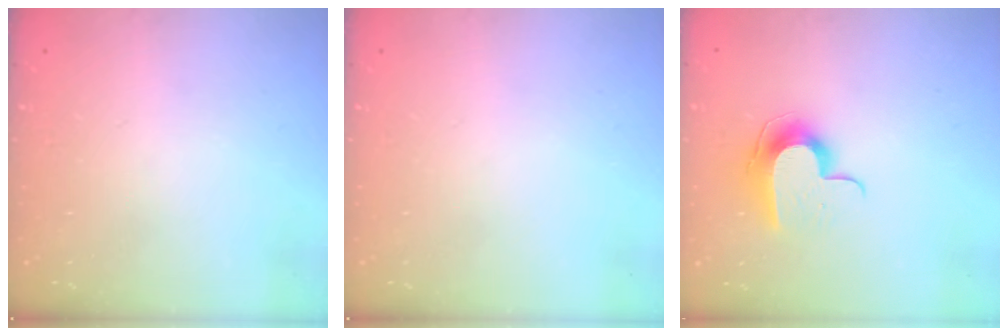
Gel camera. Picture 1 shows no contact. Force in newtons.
{"total": 0.0}
{"total": 10.2, "press": 10.2, "slide": 0.6}